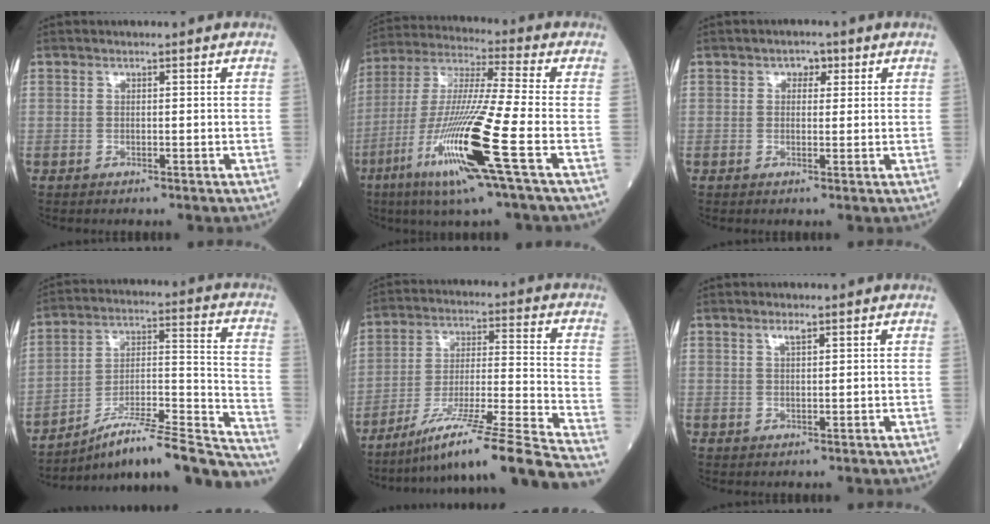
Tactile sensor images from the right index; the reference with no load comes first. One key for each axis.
{"total": 18.0, "fx": -7.0, "fy": -0.8, "fz": 16.6, "tx": -0.352, "ty": -0.031, "tz": -0.141}
{"total": 2.1, "fx": 0.9, "fy": 1.5, "fz": 1.3, "tx": -0.013, "ty": 0.007, "tz": 0.009}
{"total": 23.2, "fx": -20.6, "fy": 1.0, "fz": 10.7, "tx": -0.120, "ty": 0.017, "tz": -0.318}
{"total": 21.5, "fx": -18.0, "fy": -2.1, "fz": 11.6, "tx": -0.152, "ty": -0.005, "tz": -0.292}
{"total": 1.3, "fx": 0.9, "fy": 0.2, "fz": 0.9, "tx": -0.020, "ty": 0.001, "tz": 0.017}